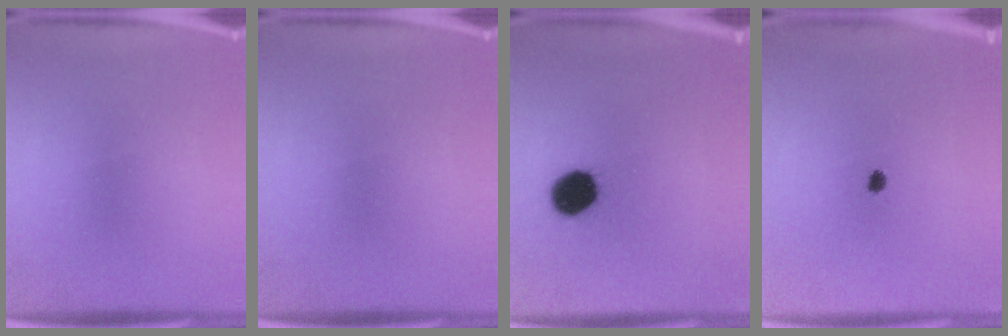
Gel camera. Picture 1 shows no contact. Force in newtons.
{"total": 0.0}
{"total": 10.1}
{"total": 1.5}